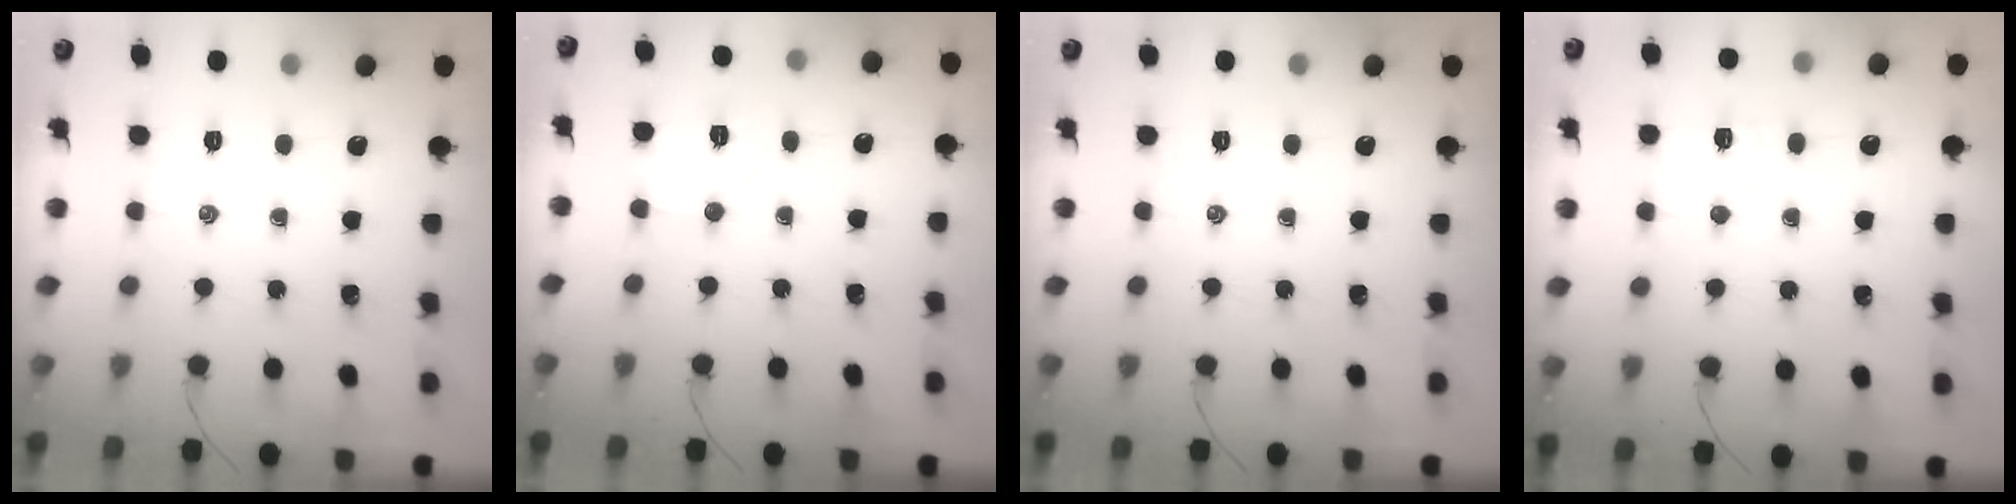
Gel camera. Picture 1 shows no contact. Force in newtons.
{"total": 5.1, "press": 5.0, "slide": 1.1}
{"total": 0.0}
{"total": 4.6, "press": 4.4, "slide": 1.1}